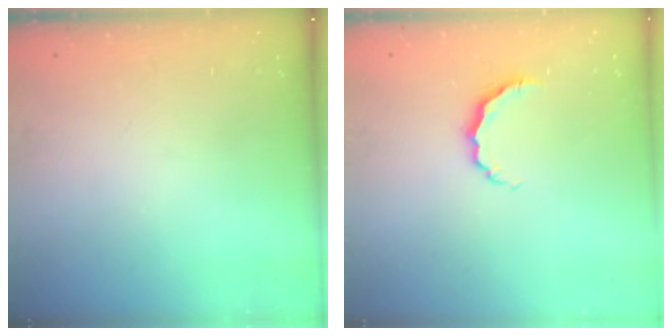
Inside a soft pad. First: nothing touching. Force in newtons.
{"total": 4.7, "press": 4.7, "slide": 0.6}